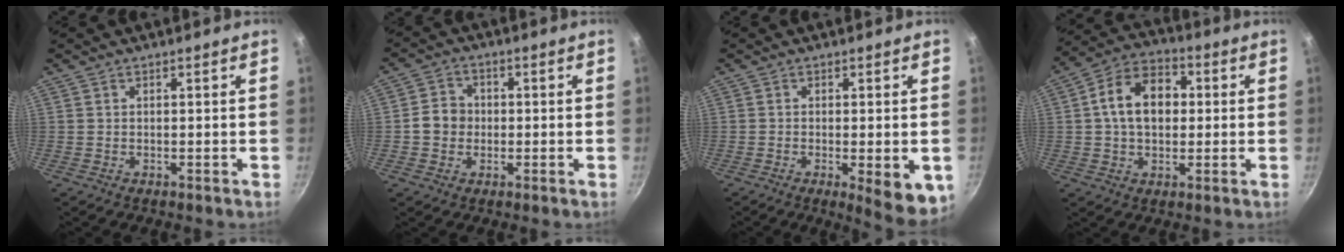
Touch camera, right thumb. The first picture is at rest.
{"total": 5.3, "force": [-0.5, 4.7, 2.3], "torque": [-0.017, 0.014, -0.019]}
{"total": 8.5, "force": [-2.3, 2.5, 7.8], "torque": [-0.089, -0.005, -0.024]}
{"total": 12.7, "force": [1.3, 8.9, 9.0], "torque": [-0.117, 0.025, 0.008]}